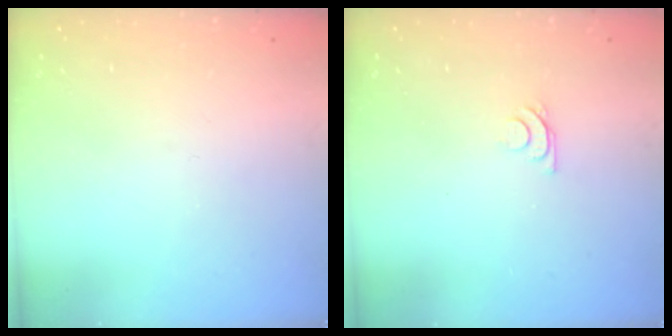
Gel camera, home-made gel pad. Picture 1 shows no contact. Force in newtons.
{"total": 5.1, "press": 5.0, "slide": 0.9}